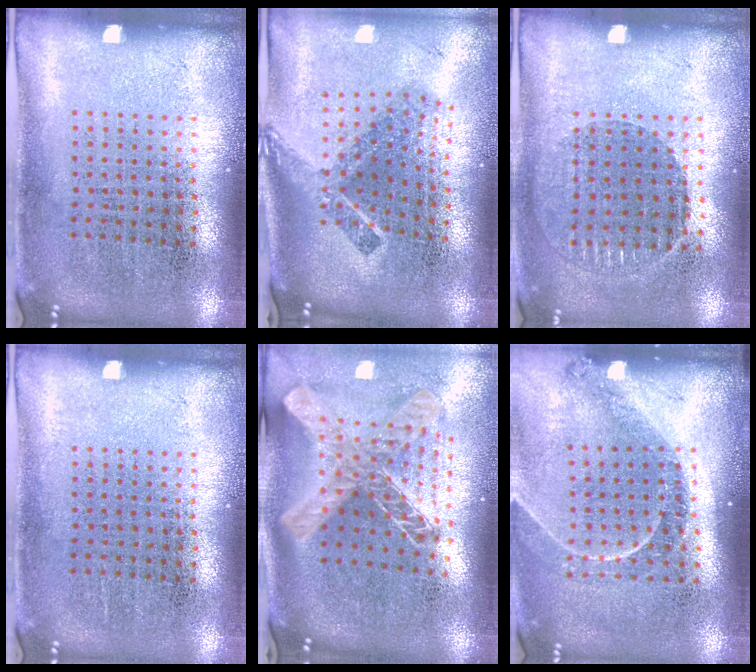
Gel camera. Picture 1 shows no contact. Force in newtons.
{"total": 2.4, "press": 1.6, "slide": 1.7}
{"total": 1.0, "press": 0.9, "slide": 0.4}
{"total": 0.0}
{"total": 2.3, "press": 1.7, "slide": 1.5}
{"total": 1.3, "press": 1.3, "slide": 0.2}